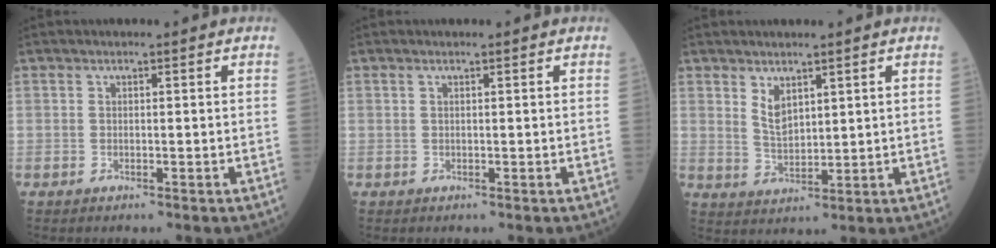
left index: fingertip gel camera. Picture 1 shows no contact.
{"total": 0.6, "force": [0.4, -0.1, 0.4], "torque": [-0.012, 0.002, 0.011]}
{"total": 3.7, "force": [2.3, 1.6, 2.4], "torque": [-0.053, -0.005, 0.055]}